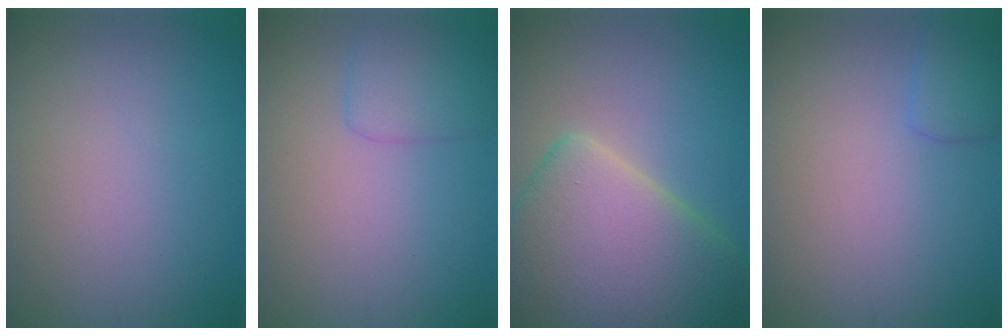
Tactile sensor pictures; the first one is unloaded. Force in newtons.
{"total": 2.3, "press": 2.3, "slide": 0.1}
{"total": 12.3, "press": 12.3, "slide": 0.9}
{"total": 1.7, "press": 1.7, "slide": 0.1}